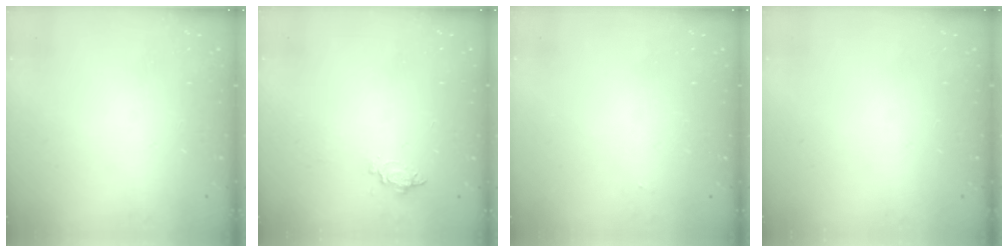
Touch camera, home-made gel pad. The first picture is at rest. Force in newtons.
{"total": 5.6, "press": 5.6, "slide": 0.7}
{"total": 11.6, "press": 2.7, "slide": 11.3}
{"total": 0.0}